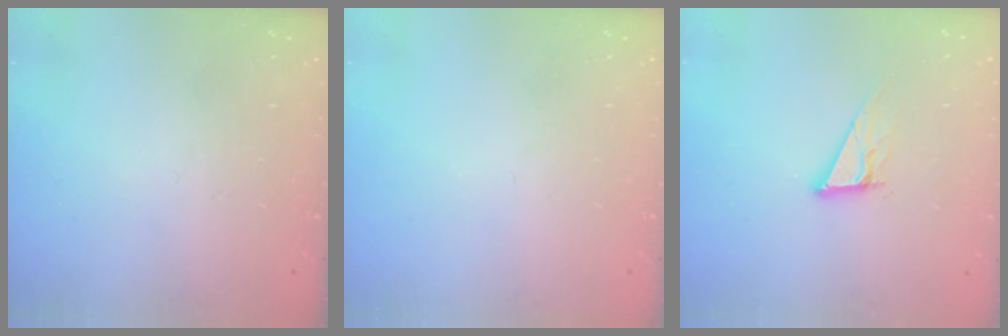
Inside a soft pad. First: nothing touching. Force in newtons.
{"total": 0.0}
{"total": 8.6, "press": 8.3, "slide": 2.4}